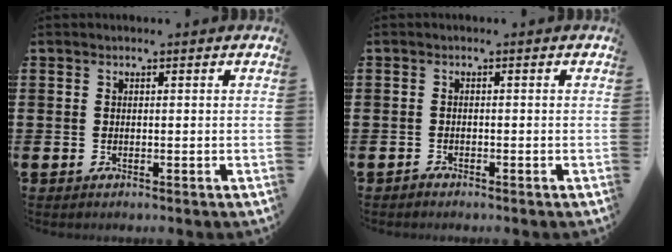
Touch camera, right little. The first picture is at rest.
{"total": 0.6, "force": [-0.6, 0.1, 0.0], "torque": [-0.001, -0.002, -0.014]}